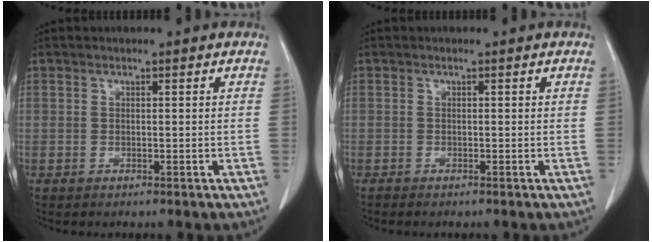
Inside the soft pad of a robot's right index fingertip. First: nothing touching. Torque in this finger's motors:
{"motor_torque": [-0.06, 0.00, -0.08, 0.02]}